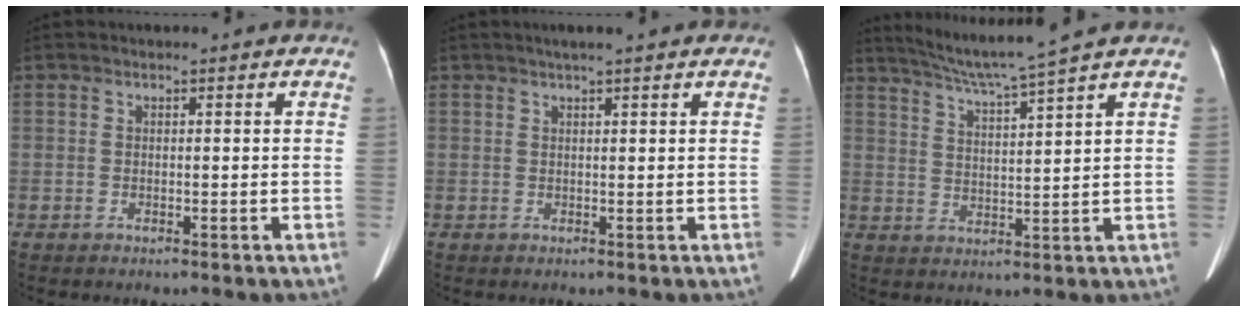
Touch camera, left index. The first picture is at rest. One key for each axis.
{"total": 3.2, "fx": 2.3, "fy": -0.2, "fz": 2.1, "tx": -0.028, "ty": 0.025, "tz": 0.033}
{"total": 8.1, "fx": 6.9, "fy": -2.3, "fz": 3.5, "tx": -0.066, "ty": -0.003, "tz": 0.127}